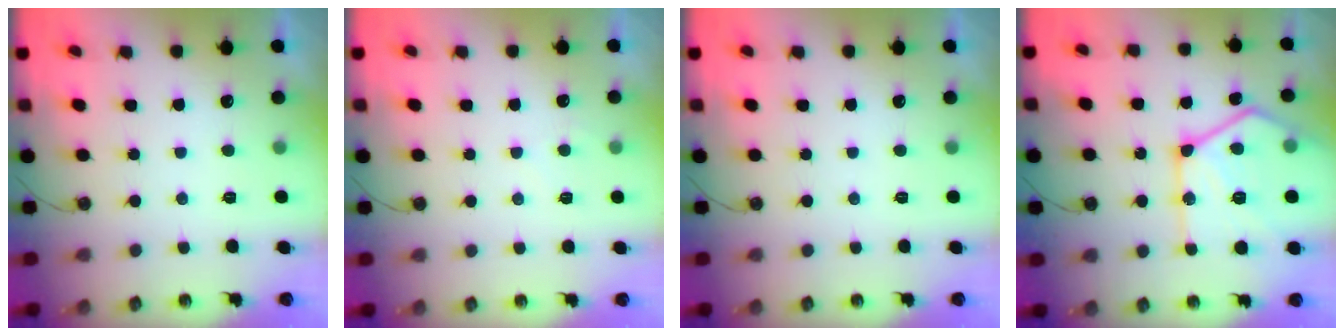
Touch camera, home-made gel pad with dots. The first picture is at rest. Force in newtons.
{"total": 3.9, "press": 3.8, "slide": 0.5}
{"total": 0.0}
{"total": 23.4, "press": 23.2, "slide": 2.5}